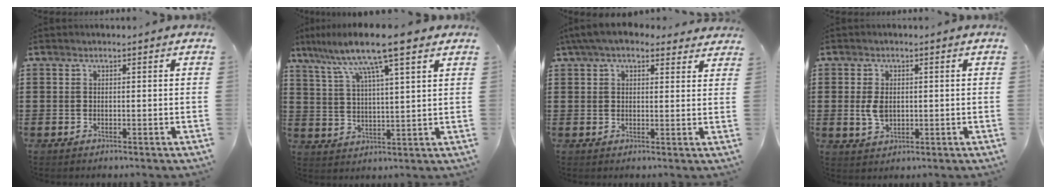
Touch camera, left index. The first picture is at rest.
{"total": 10.6, "force": [7.6, 0.6, 7.3], "torque": [-0.162, -0.020, 0.128]}
{"total": 5.2, "force": [4.3, 1.5, 2.6], "torque": [-0.063, -0.004, 0.078]}
{"total": 3.4, "force": [0.1, 2.2, 2.6], "torque": [-0.068, 0.000, -0.003]}